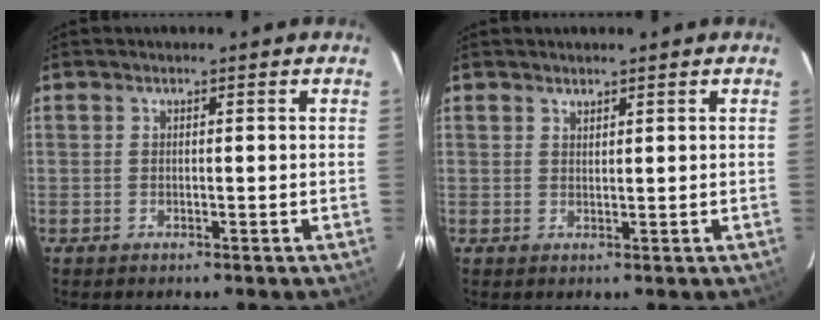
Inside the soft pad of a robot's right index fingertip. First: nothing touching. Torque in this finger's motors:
{"motor_torque": [-0.23, 0.23, -0.03, -0.01]}